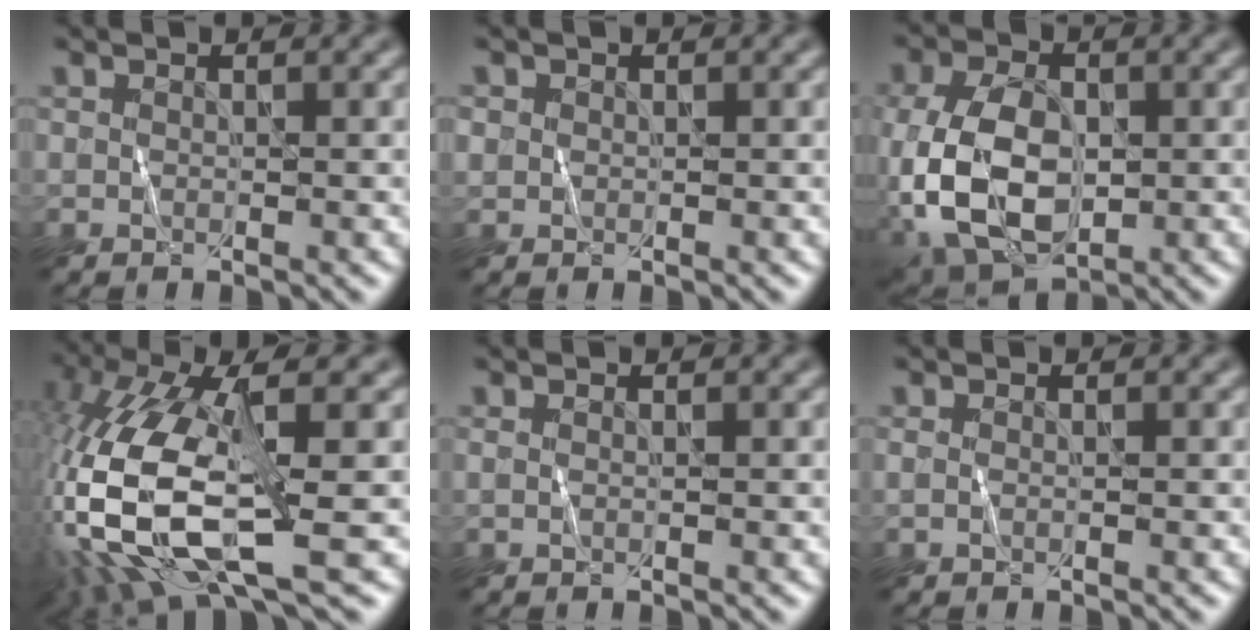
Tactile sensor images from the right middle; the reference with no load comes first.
{"total": 0.8, "force": [0.1, 0.7, -0.1], "torque": [0.011, -0.001, -0.001]}
{"total": 10.1, "force": [-1.7, 6.3, 7.7], "torque": [-0.172, -0.004, -0.041]}
{"total": 13.4, "force": [-2.9, 5.2, 12.0], "torque": [-0.277, -0.010, -0.059]}
{"total": 0.0}
{"total": 0.0}